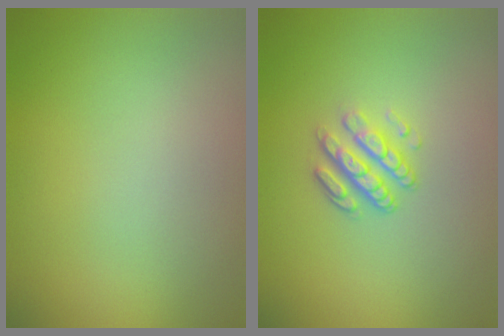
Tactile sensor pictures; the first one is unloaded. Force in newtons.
{"total": 3.4, "press": 2.4, "slide": 2.4}